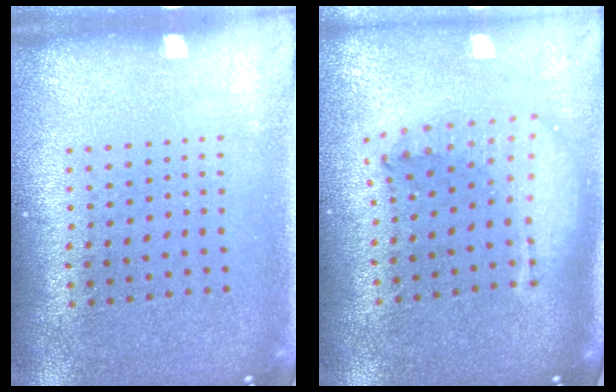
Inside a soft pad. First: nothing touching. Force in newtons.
{"total": 2.2, "press": 1.7, "slide": 1.3}